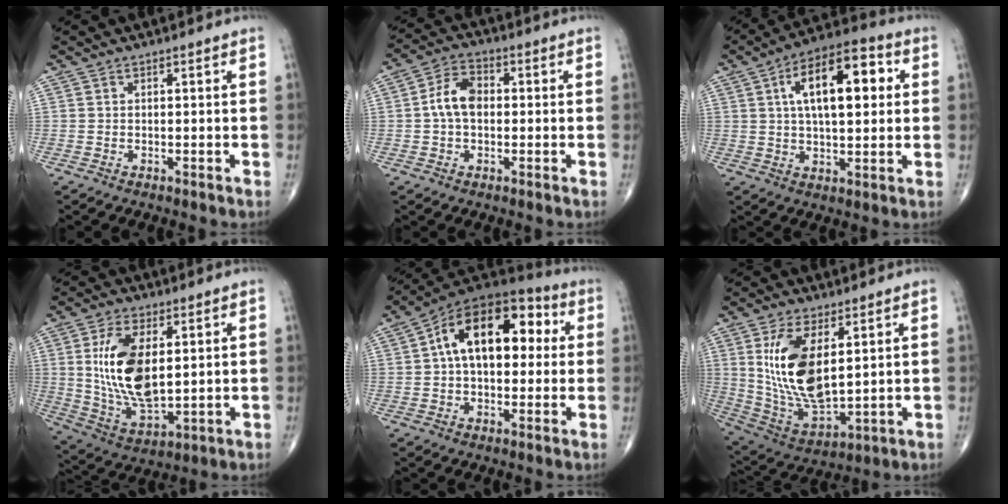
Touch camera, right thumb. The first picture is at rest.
{"total": 6.9, "force": [0.0, 4.6, 5.2], "torque": [-0.091, 0.020, -0.009]}
{"total": 16.0, "force": [3.8, 7.3, 13.8], "torque": [-0.199, 0.017, 0.053]}
{"total": 15.5, "force": [2.9, 7.8, 13.1], "torque": [-0.245, -0.021, 0.066]}
{"total": 18.3, "force": [3.2, 10.7, 14.6], "torque": [-0.197, 0.041, 0.037]}
{"total": 16.2, "force": [4.2, 7.6, 13.7], "torque": [-0.260, -0.025, 0.099]}